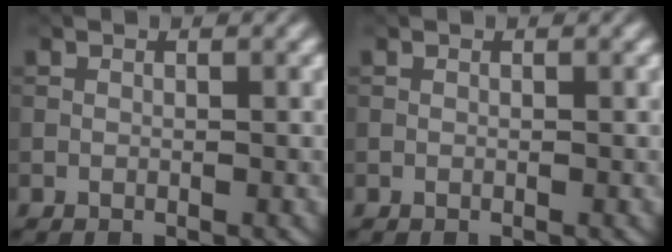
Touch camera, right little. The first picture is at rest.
{"total": 0.0}